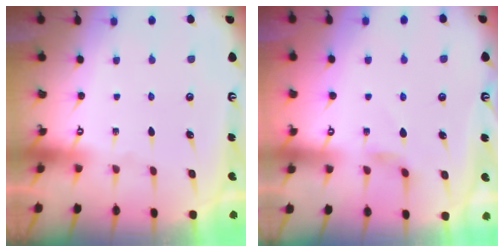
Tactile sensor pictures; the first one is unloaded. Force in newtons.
{"total": 2.8, "press": 2.8, "slide": 0.4}